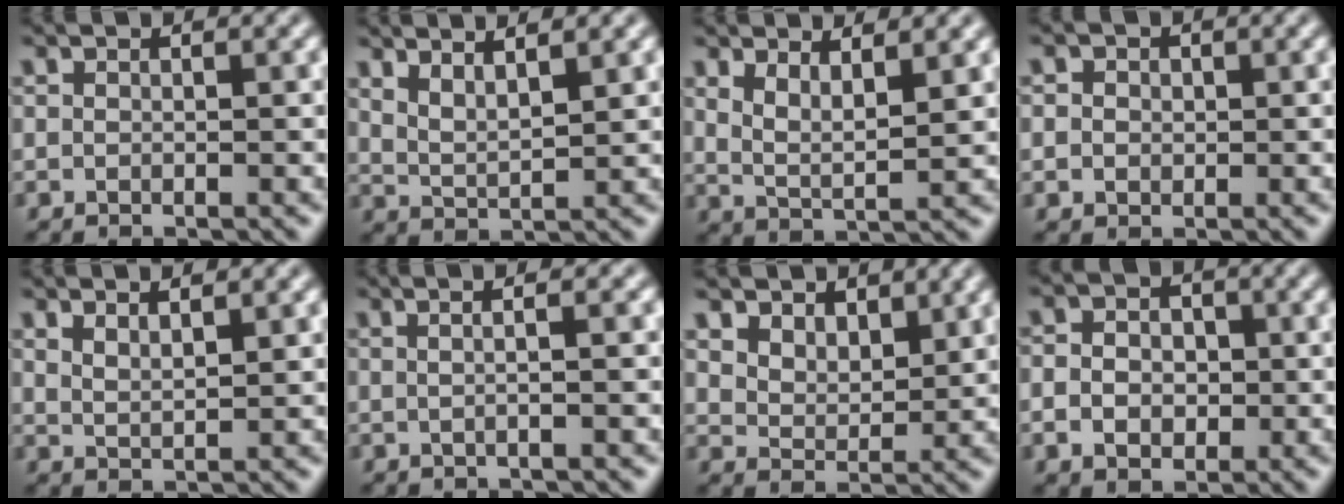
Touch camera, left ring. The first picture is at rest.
{"total": 3.1, "force": [2.6, 0.7, 1.6], "torque": [-0.027, 0.005, 0.046]}
{"total": 3.3, "force": [2.3, 0.9, 2.3], "torque": [-0.047, -0.009, 0.043]}
{"total": 2.6, "force": [0.9, 2.2, 1.1], "torque": [-0.003, 0.015, -0.002]}
{"total": 1.9, "force": [1.6, 0.4, 1.0], "torque": [-0.014, 0.002, 0.026]}
{"total": 4.0, "force": [1.2, 1.8, 3.4], "torque": [-0.018, 0.018, -0.021]}
{"total": 4.4, "force": [3.5, 2.3, 1.5], "torque": [-0.050, -0.010, 0.062]}
{"total": 3.7, "force": [-0.4, 3.0, 2.1], "torque": [-0.031, 0.001, -0.013]}